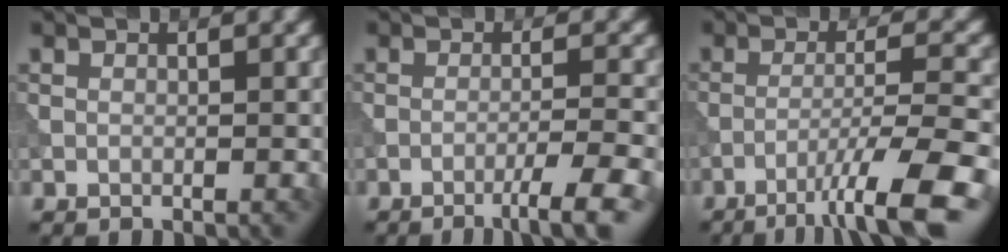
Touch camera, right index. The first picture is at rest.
{"total": 4.5, "force": [-2.8, 0.4, 3.5], "torque": [-0.060, 0.004, -0.044]}
{"total": 8.1, "force": [-5.4, 0.9, 6.0], "torque": [-0.095, 0.011, -0.083]}